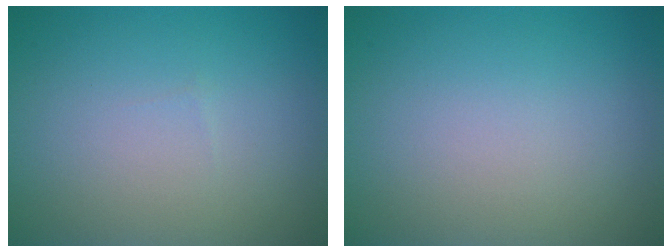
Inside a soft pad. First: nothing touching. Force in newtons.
{"total": 0.0}